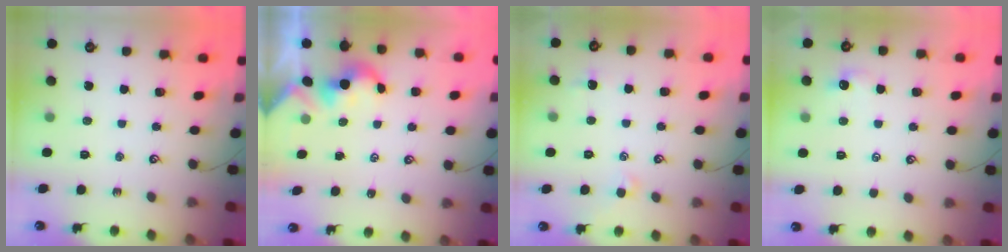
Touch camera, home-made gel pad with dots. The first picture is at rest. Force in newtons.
{"total": 1.4, "press": 1.3, "slide": 0.3}
{"total": 1.3, "press": 1.2, "slide": 0.5}
{"total": 0.8, "press": 0.5, "slide": 0.6}